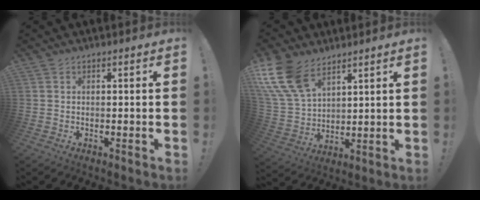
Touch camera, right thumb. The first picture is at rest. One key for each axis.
{"total": 14.9, "fx": 9.2, "fy": 8.6, "fz": 8.0, "tx": -0.173, "ty": -0.054, "tz": 0.174}